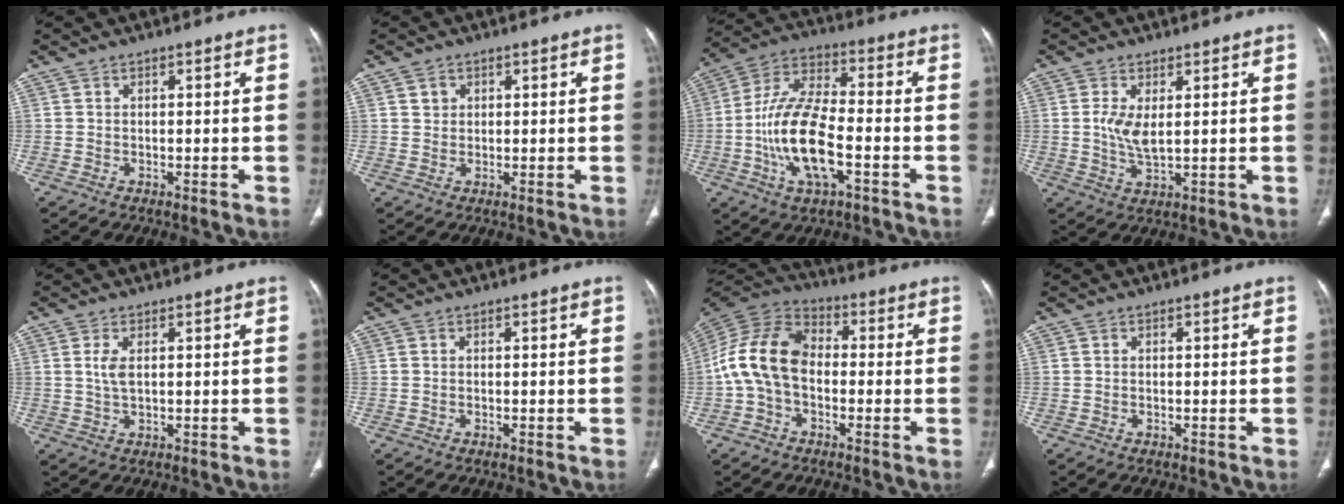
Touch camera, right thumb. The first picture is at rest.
{"total": 1.9, "force": [0.9, 1.6, 0.5], "torque": [0.000, -0.005, 0.015]}
{"total": 15.8, "force": [-4.4, 6.8, 13.5], "torque": [-0.266, 0.028, -0.081]}
{"total": 4.8, "force": [0.9, 1.9, 4.3], "torque": [-0.092, -0.017, 0.022]}
{"total": 2.9, "force": [0.7, 1.3, 2.6], "torque": [-0.058, -0.001, 0.018]}
{"total": 0.0}
{"total": 13.2, "force": [-1.5, 9.0, 9.5], "torque": [-0.181, 0.036, -0.040]}
{"total": 0.0}